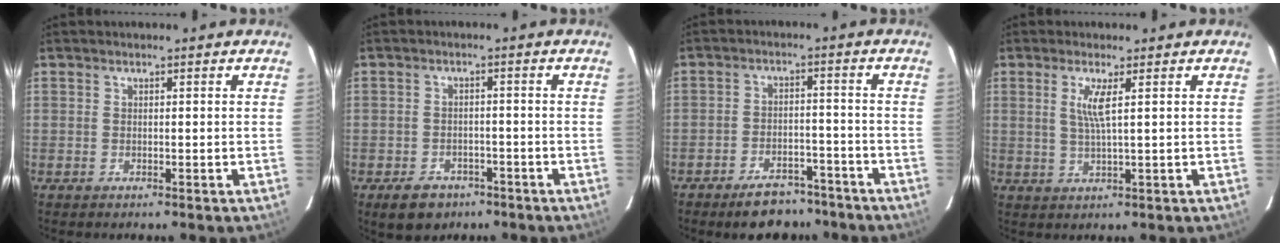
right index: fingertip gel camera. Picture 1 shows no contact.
{"total": 6.5, "force": [-4.0, 4.6, 2.2], "torque": [-0.053, 0.012, -0.048]}
{"total": 9.8, "force": [-8.0, 4.4, 3.7], "torque": [-0.078, 0.020, -0.105]}
{"total": 3.7, "force": [1.2, -0.3, 3.5], "torque": [-0.069, -0.005, 0.023]}